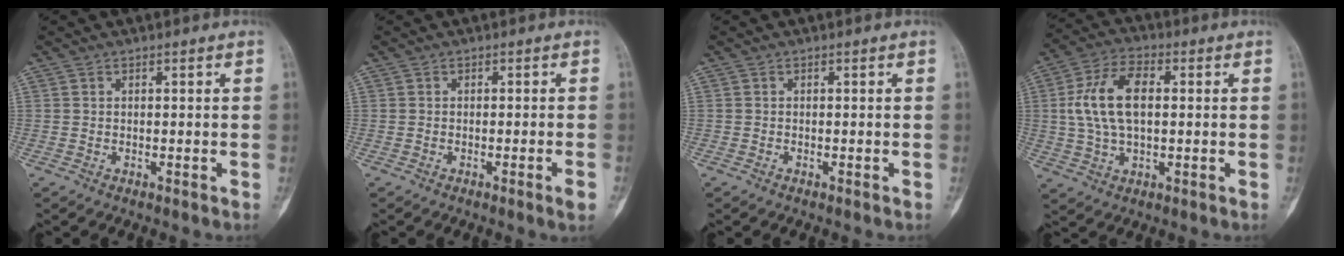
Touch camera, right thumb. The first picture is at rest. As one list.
[{"total": 2.1, "force": [-1.0, -0.1, 1.8], "torque": [-0.032, -0.004, -0.017]}, {"total": 0.0}, {"total": 12.0, "force": [1.2, 6.6, 9.9], "torque": [-0.194, 0.016, 0.023]}]